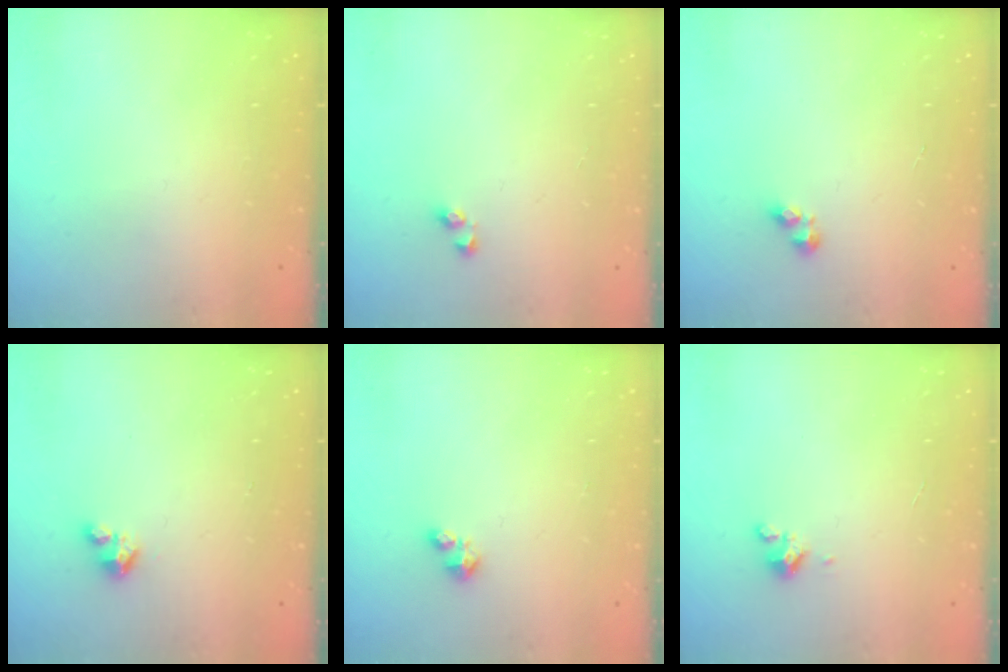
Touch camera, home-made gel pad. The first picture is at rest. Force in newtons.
{"total": 3.0, "press": 2.8, "slide": 1.1}
{"total": 2.1, "press": 2.0, "slide": 0.3}
{"total": 3.1, "press": 3.1, "slide": 0.3}
{"total": 1.6, "press": 1.5, "slide": 0.4}
{"total": 2.4, "press": 2.4, "slide": 0.2}